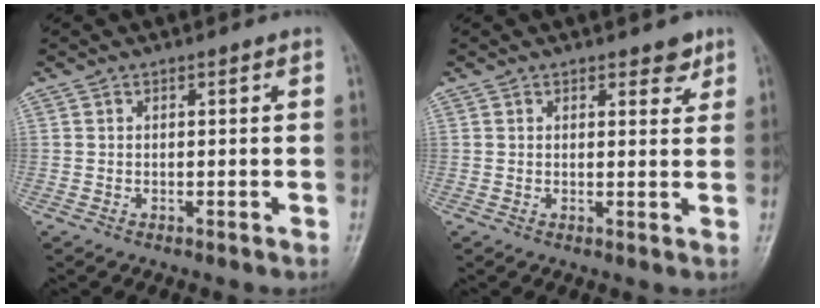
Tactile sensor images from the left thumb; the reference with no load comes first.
{"total": 2.8, "force": [1.9, 1.4, 1.5], "torque": [-0.002, -0.011, 0.024]}